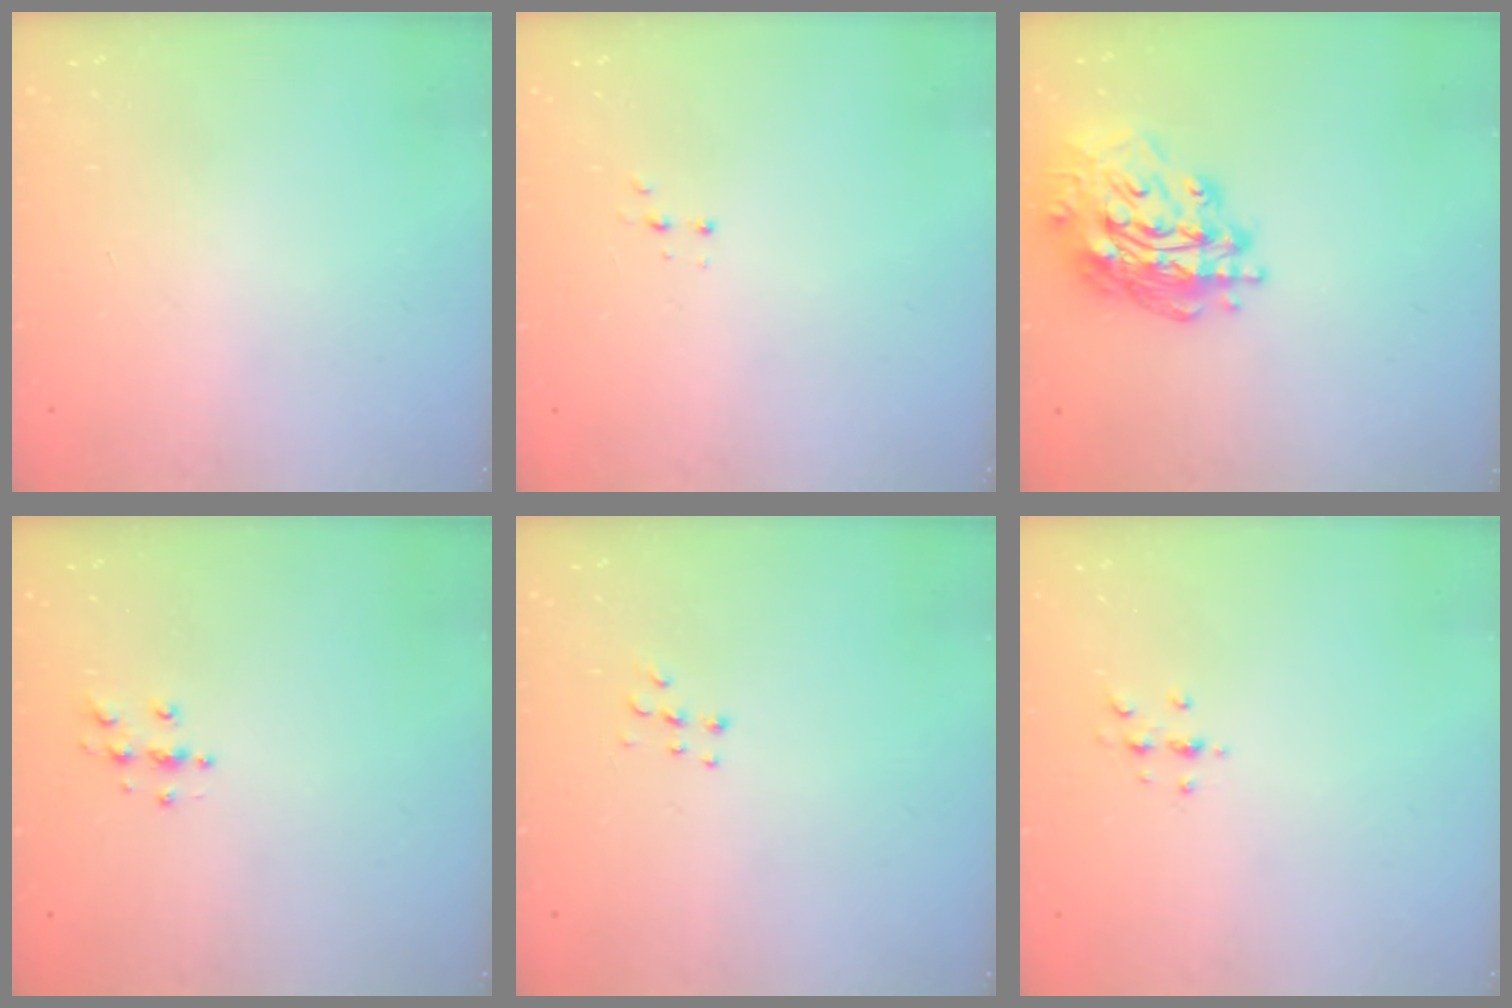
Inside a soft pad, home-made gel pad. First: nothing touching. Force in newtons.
{"total": 3.0, "press": 2.9, "slide": 0.7}
{"total": 18.0, "press": 17.9, "slide": 1.8}
{"total": 5.2, "press": 5.1, "slide": 0.5}
{"total": 6.2, "press": 6.1, "slide": 0.7}
{"total": 3.3, "press": 3.2, "slide": 0.4}